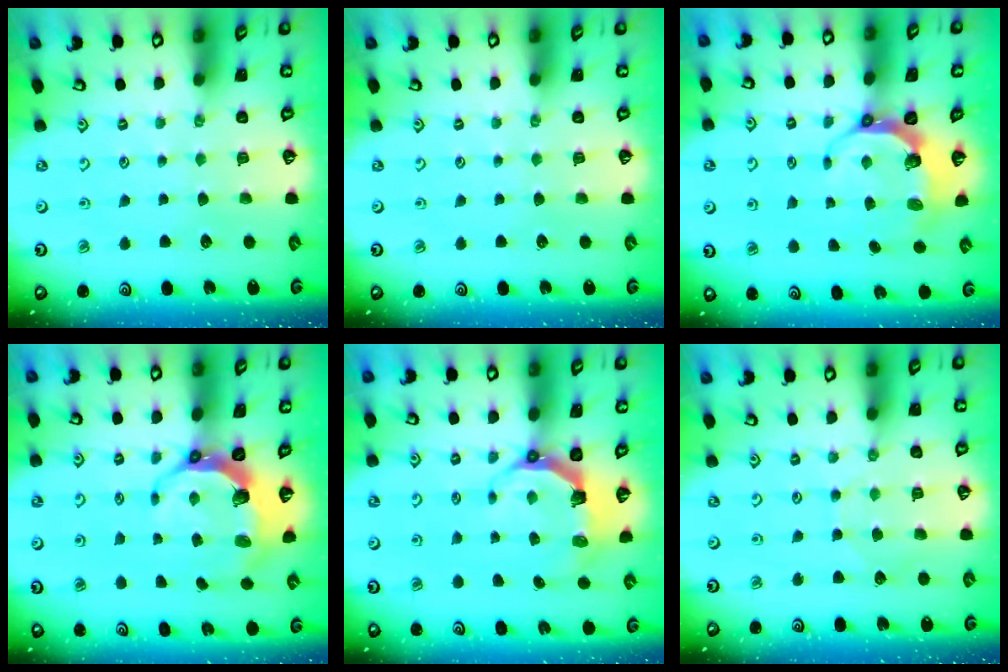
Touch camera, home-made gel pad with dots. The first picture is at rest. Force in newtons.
{"total": 0.0}
{"total": 7.2, "press": 5.9, "slide": 4.1}
{"total": 8.0, "press": 6.4, "slide": 4.8}
{"total": 6.5, "press": 4.8, "slide": 4.3}
{"total": 5.7, "press": 5.7, "slide": 0.6}